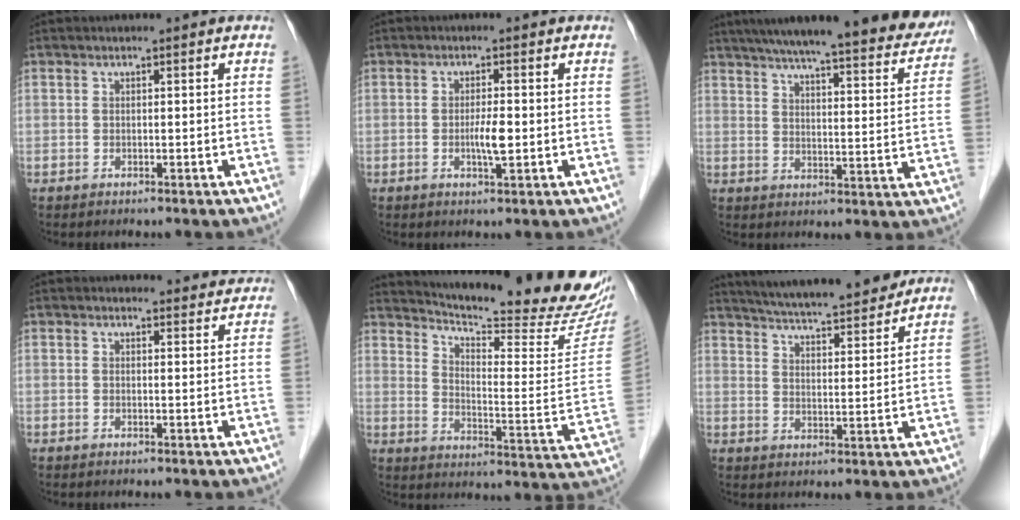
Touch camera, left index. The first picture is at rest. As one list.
[{"total": 2.8, "force": [-0.4, 0.3, 2.8], "torque": [-0.054, -0.003, -0.006]}, {"total": 25.2, "force": [22.0, 3.3, 11.9], "torque": [-0.175, -0.020, 0.275]}, {"total": 4.5, "force": [4.3, 1.1, 0.1], "torque": [0.002, 0.000, 0.039]}, {"total": 25.1, "force": [23.6, 0.8, 8.4], "torque": [-0.133, -0.116, 0.296]}, {"total": 16.9, "force": [15.3, 1.7, 6.8], "torque": [-0.109, 0.012, 0.227]}]